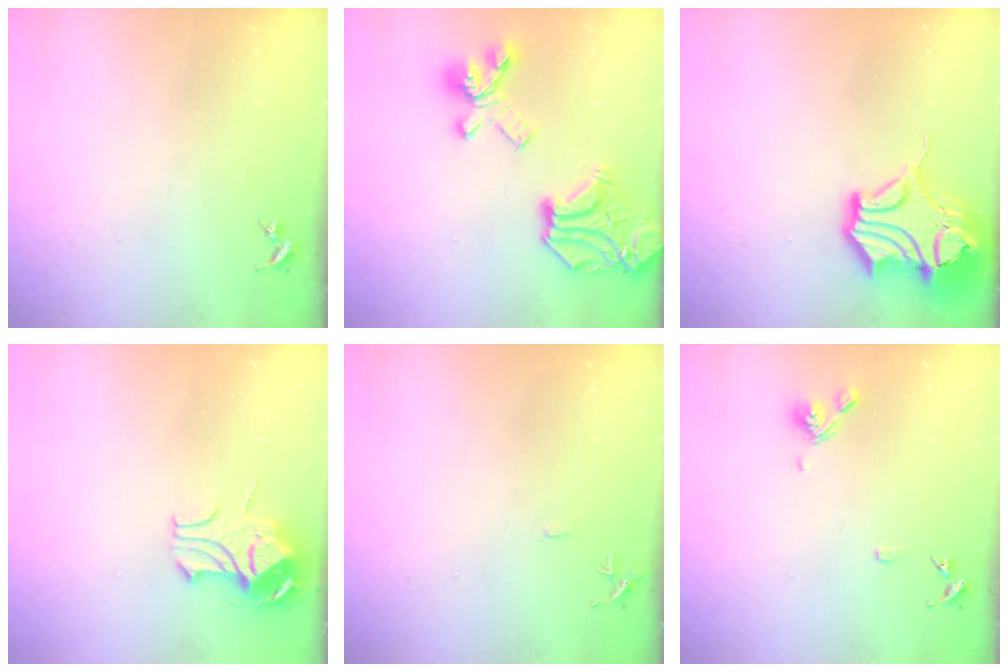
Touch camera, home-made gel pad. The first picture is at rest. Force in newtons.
{"total": 21.3, "press": 21.2, "slide": 1.6}
{"total": 19.8, "press": 19.6, "slide": 2.6}
{"total": 9.9, "press": 9.8, "slide": 1.4}
{"total": 5.3, "press": 5.2, "slide": 0.6}
{"total": 8.6, "press": 8.4, "slide": 1.6}